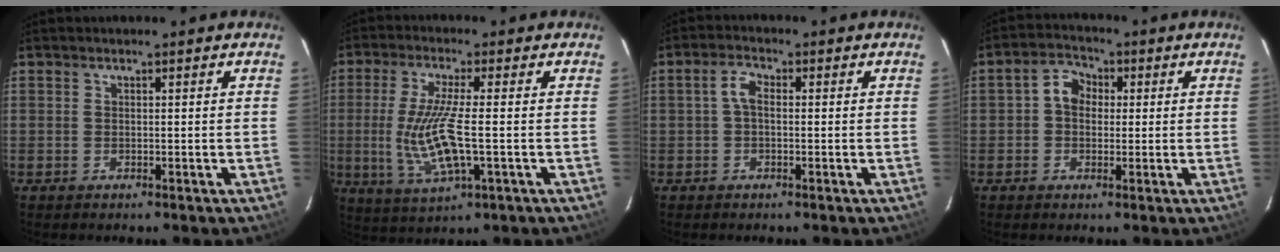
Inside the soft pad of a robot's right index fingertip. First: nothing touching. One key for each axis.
{"total": 11.1, "fx": -1.5, "fy": 1.8, "fz": 10.9, "tx": -0.222, "ty": -0.014, "tz": -0.023}
{"total": 2.7, "fx": -0.1, "fy": 1.6, "fz": 2.2, "tx": -0.047, "ty": 0.010, "tz": -0.003}
{"total": 4.6, "fx": 0.2, "fy": 3.9, "fz": 2.6, "tx": -0.049, "ty": 0.021, "tz": -0.001}